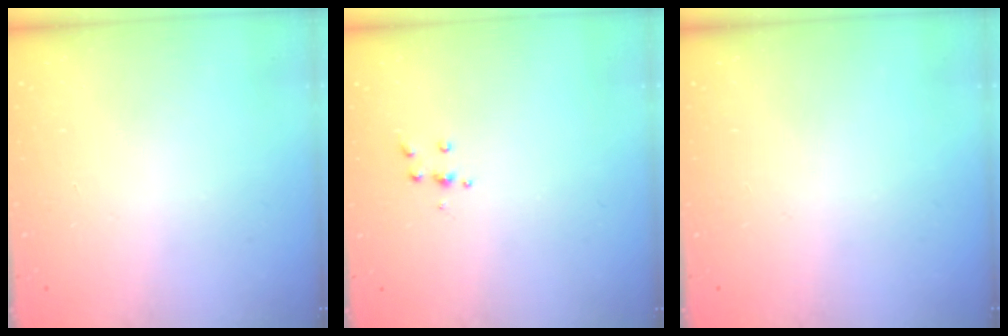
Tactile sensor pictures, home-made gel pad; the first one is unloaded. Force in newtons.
{"total": 3.9, "press": 3.8, "slide": 0.4}
{"total": 0.0}